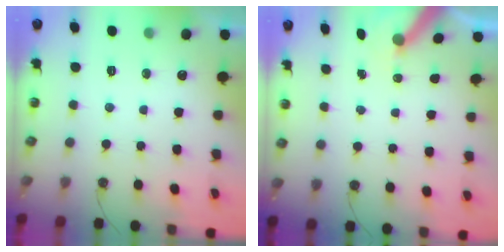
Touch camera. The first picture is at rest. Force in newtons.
{"total": 5.3, "press": 5.3, "slide": 0.8}